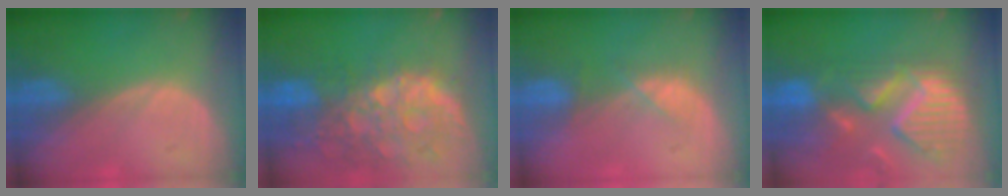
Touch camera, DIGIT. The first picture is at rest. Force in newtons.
{"total": 13.5, "press": 11.0, "slide": 7.8}
{"total": 2.9, "press": 2.9, "slide": 0.7}
{"total": 13.3, "press": 11.3, "slide": 7.1}